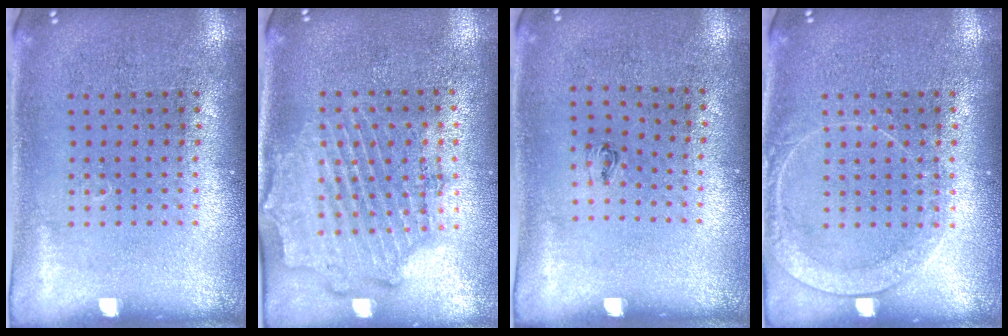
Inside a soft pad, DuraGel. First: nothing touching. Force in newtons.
{"total": 1.9, "press": 1.7, "slide": 0.7}
{"total": 0.5, "press": 0.2, "slide": 0.5}
{"total": 1.7, "press": 1.7, "slide": 0.3}